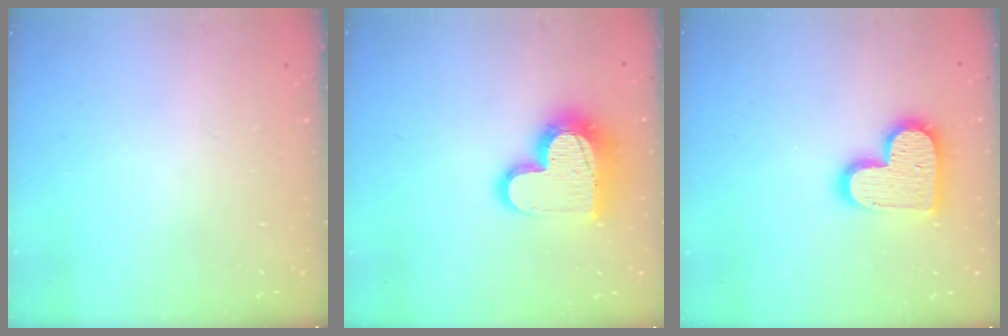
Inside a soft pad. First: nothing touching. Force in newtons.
{"total": 16.8, "press": 16.8, "slide": 1.1}
{"total": 14.3, "press": 14.2, "slide": 0.7}